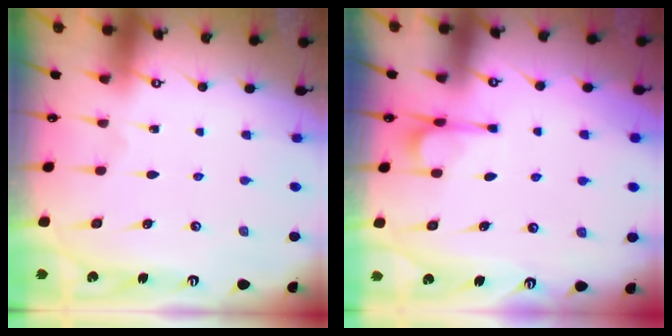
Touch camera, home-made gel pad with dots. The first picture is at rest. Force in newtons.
{"total": 4.3, "press": 4.2, "slide": 0.6}